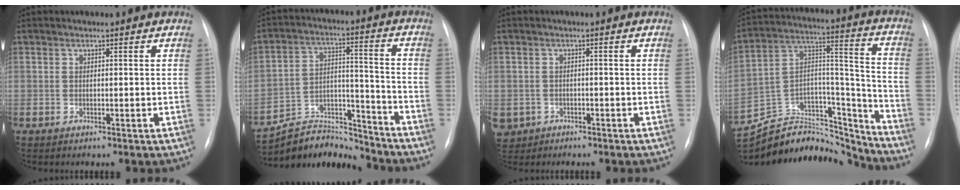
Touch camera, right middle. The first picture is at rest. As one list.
[{"total": 11.6, "force": [-11.4, 2.2, -0.5], "torque": [0.019, 0.050, -0.197]}, {"total": 5.4, "force": [-2.9, 4.4, 1.0], "torque": [-0.027, 0.003, -0.043]}, {"total": 23.7, "force": [-22.2, 6.6, 5.2], "torque": [-0.131, 0.041, -0.355]}]